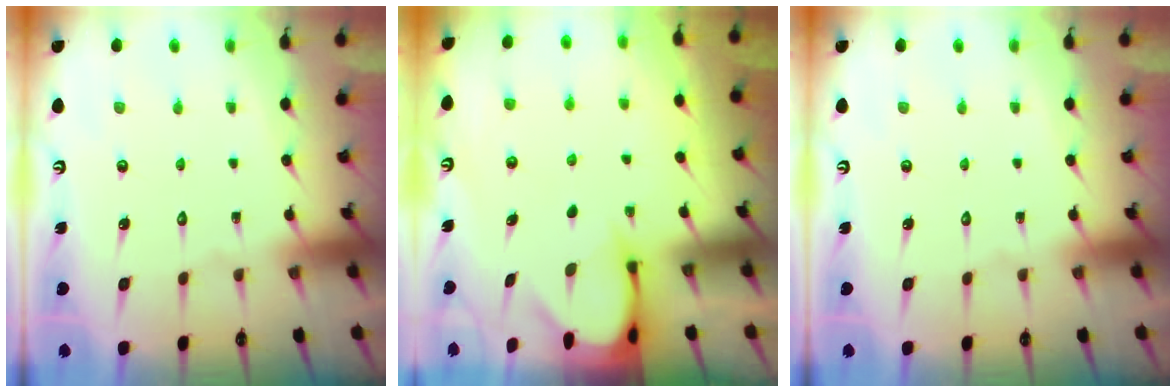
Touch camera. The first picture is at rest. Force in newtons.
{"total": 3.5, "press": 3.5, "slide": 0.3}
{"total": 0.0}